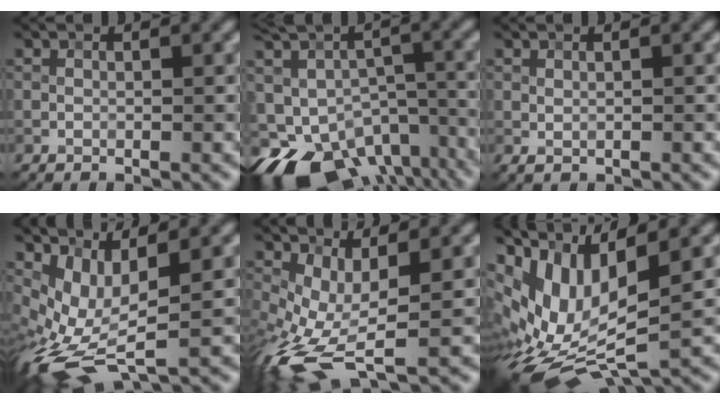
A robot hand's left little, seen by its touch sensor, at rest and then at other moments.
{"total": 13.5, "force": [-8.8, 7.4, 7.1], "torque": [-0.140, -0.025, -0.112]}
{"total": 0.0}
{"total": 6.4, "force": [-0.7, 3.2, 5.6], "torque": [-0.133, -0.013, -0.009]}
{"total": 7.0, "force": [-2.2, 3.3, 5.9], "torque": [-0.147, -0.014, -0.041]}
{"total": 11.6, "force": [2.3, 5.8, 9.8], "torque": [-0.212, -0.005, 0.051]}